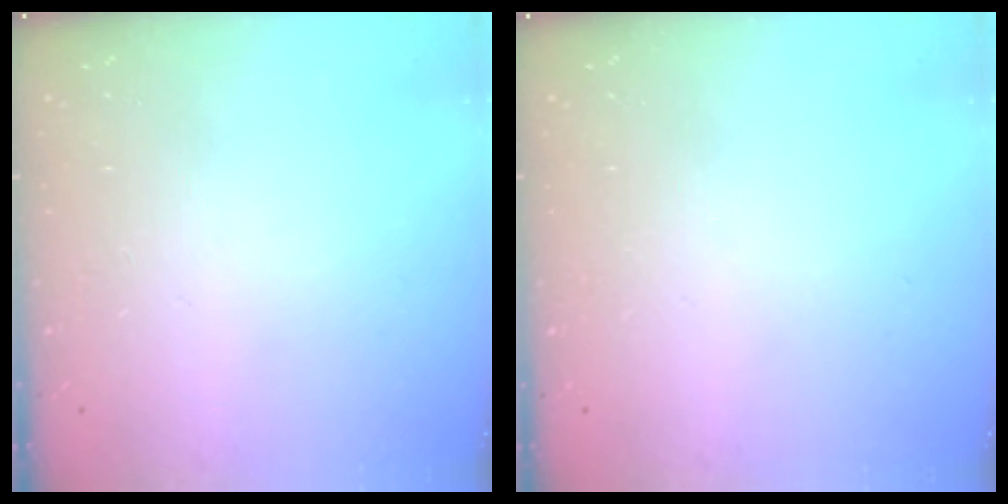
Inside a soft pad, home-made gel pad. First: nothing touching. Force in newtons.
{"total": 0.0}